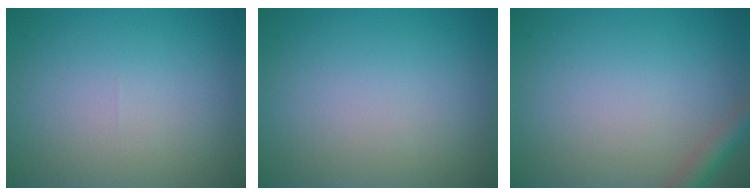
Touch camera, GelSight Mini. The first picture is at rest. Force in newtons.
{"total": 0.0}
{"total": 2.3, "press": 2.3, "slide": 0.1}